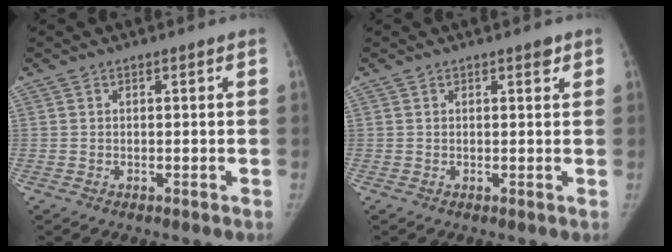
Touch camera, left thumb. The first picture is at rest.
{"total": 1.2, "force": [0.8, 0.5, 0.7], "torque": [-0.004, -0.003, 0.010]}